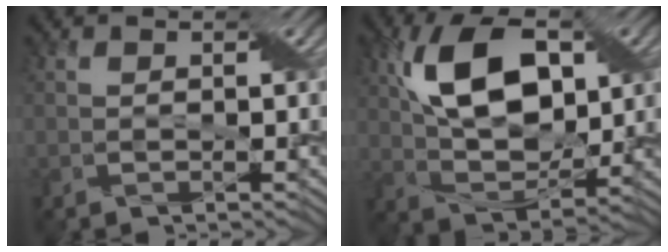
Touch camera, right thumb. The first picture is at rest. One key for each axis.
{"total": 12.2, "fx": 3.6, "fy": 6.9, "fz": 9.4, "tx": -0.183, "ty": 0.011, "tz": 0.064}